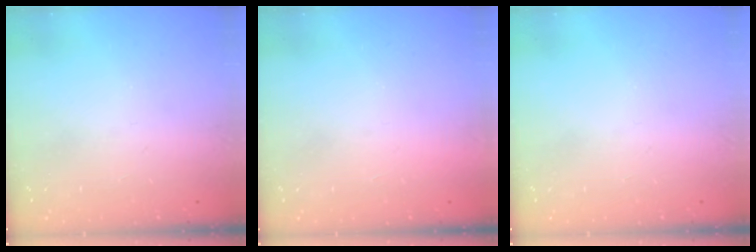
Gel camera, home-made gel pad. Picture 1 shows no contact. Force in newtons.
{"total": 1.6, "press": 1.6, "slide": 0.1}
{"total": 0.0}